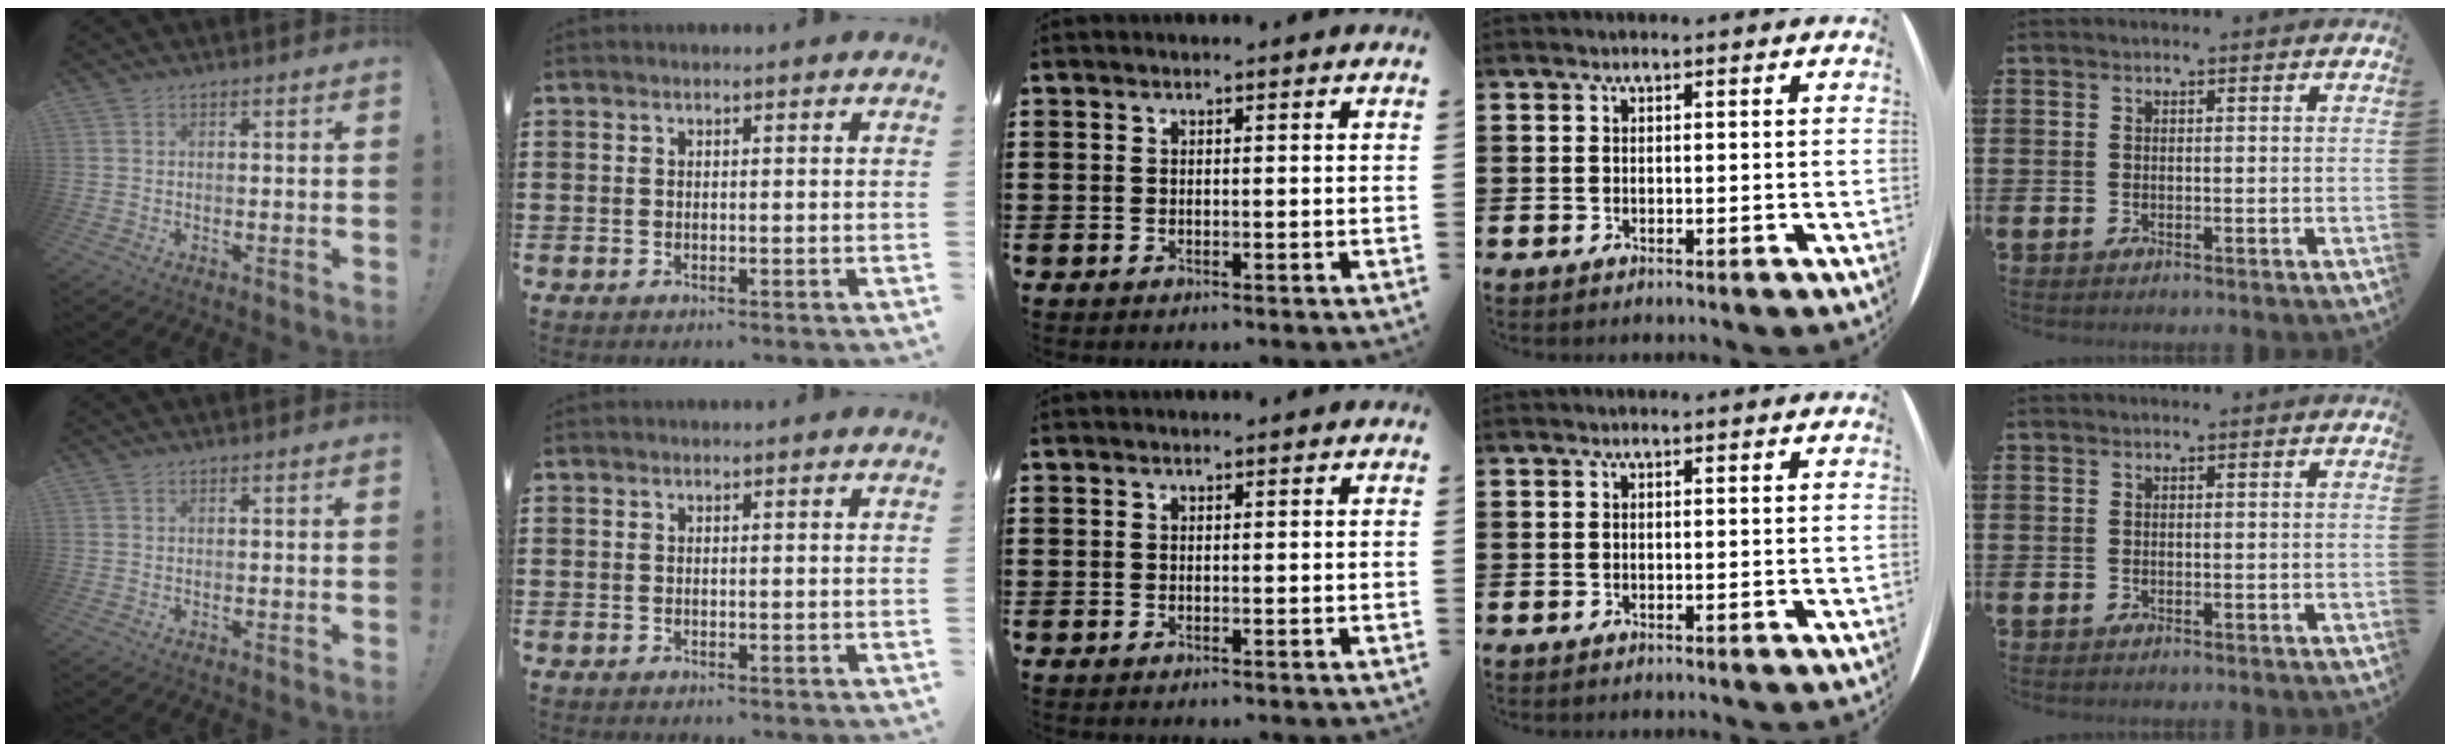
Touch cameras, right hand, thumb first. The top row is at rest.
{}